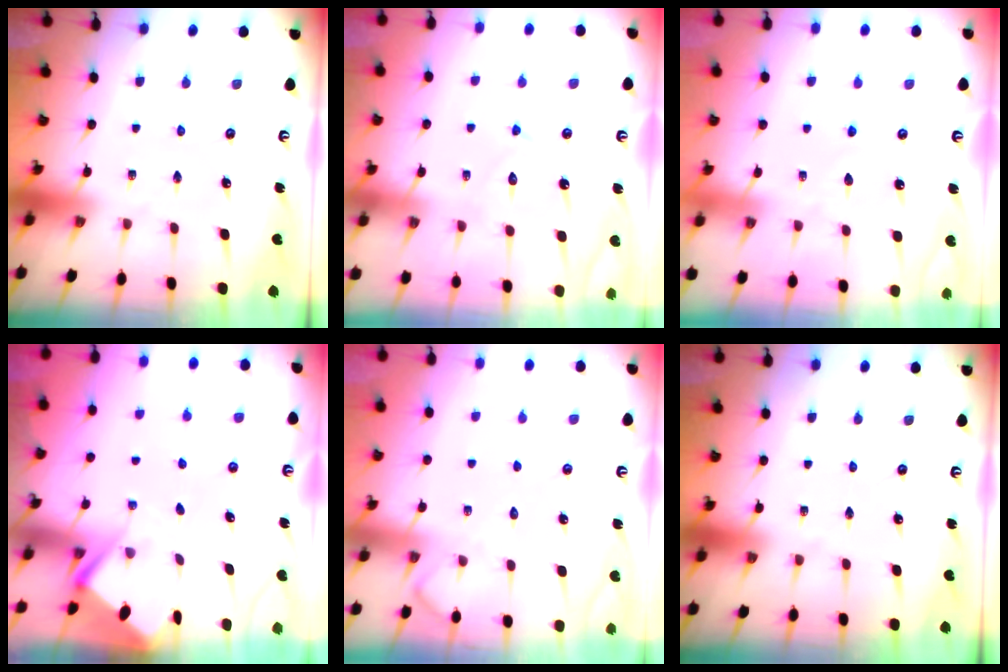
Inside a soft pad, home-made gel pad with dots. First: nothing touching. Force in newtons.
{"total": 9.8, "press": 9.7, "slide": 0.9}
{"total": 3.8, "press": 3.8, "slide": 0.2}
{"total": 2.9, "press": 2.9, "slide": 0.4}
{"total": 5.3, "press": 5.3, "slide": 0.6}
{"total": 0.0}